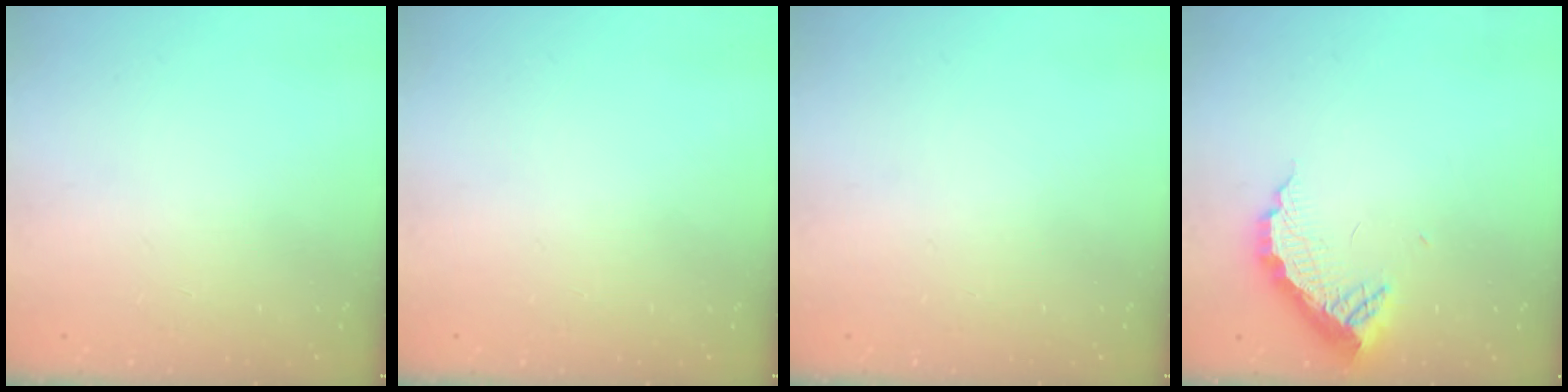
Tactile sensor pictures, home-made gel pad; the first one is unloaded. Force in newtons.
{"total": 0.0}
{"total": 0.0}
{"total": 10.4, "press": 10.4, "slide": 0.3}